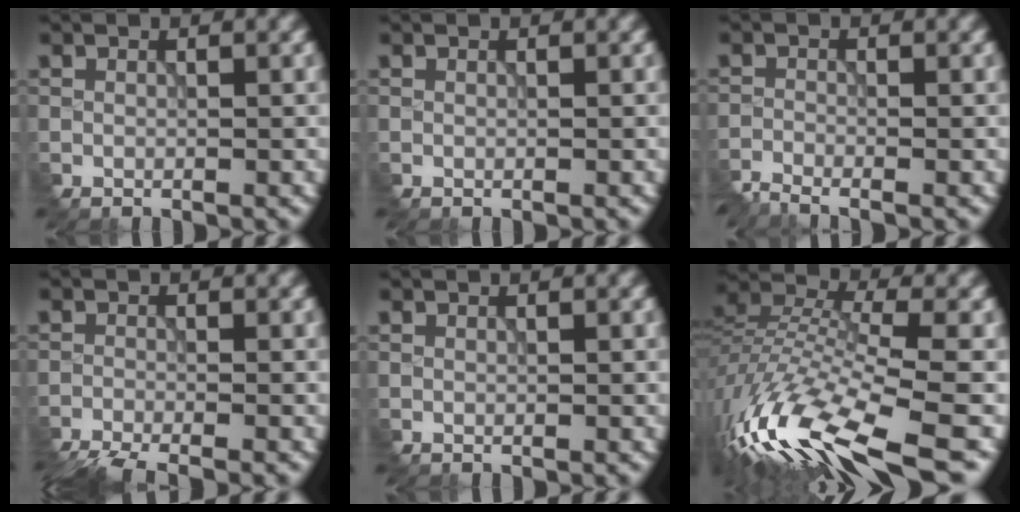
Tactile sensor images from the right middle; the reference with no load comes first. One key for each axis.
{"total": 0.0}
{"total": 2.6, "fx": -2.3, "fy": 0.4, "fz": 1.1, "tx": -0.021, "ty": -0.006, "tz": -0.050}
{"total": 4.8, "fx": -3.9, "fy": 1.0, "fz": 2.6, "tx": -0.036, "ty": -0.013, "tz": -0.066}
{"total": 0.0}
{"total": 14.2, "fx": -8.2, "fy": 4.5, "fz": 10.7, "tx": -0.251, "ty": 0.002, "tz": -0.139}